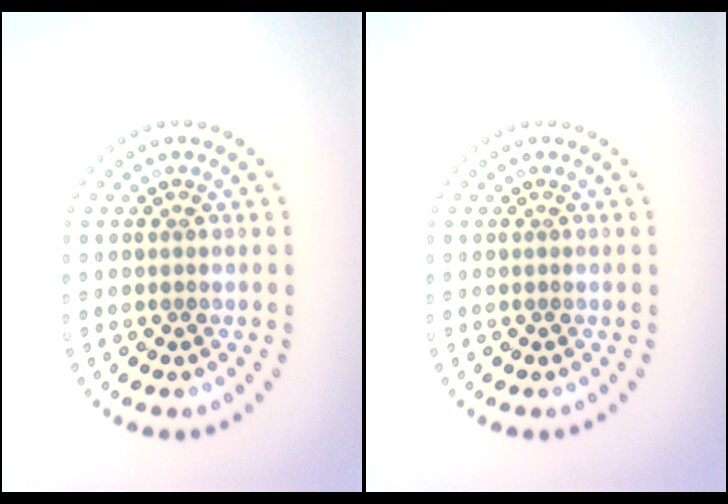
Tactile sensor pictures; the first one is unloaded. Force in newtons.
{"total": 0.0}